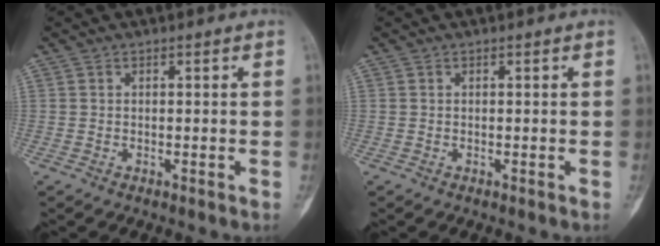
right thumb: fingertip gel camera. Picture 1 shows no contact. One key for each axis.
{"total": 0.0}